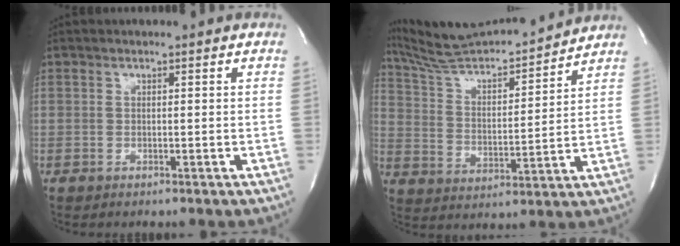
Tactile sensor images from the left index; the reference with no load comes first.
{"total": 18.1, "force": [17.0, 1.2, 6.0], "torque": [-0.108, 0.011, 0.280]}